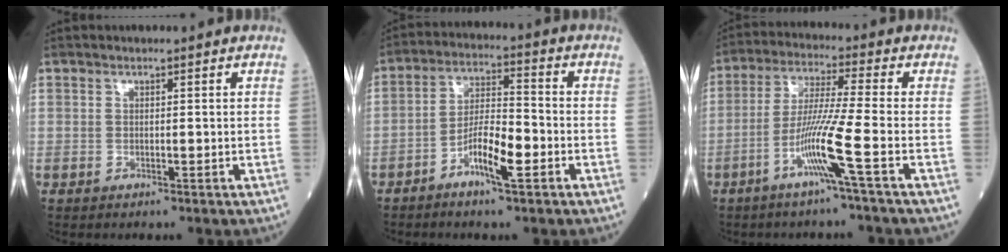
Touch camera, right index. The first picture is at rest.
{"total": 7.8, "force": [-3.6, 1.4, 6.7], "torque": [-0.128, 0.006, -0.067]}
{"total": 9.0, "force": [-3.9, -1.8, 7.9], "torque": [-0.155, -0.007, -0.081]}